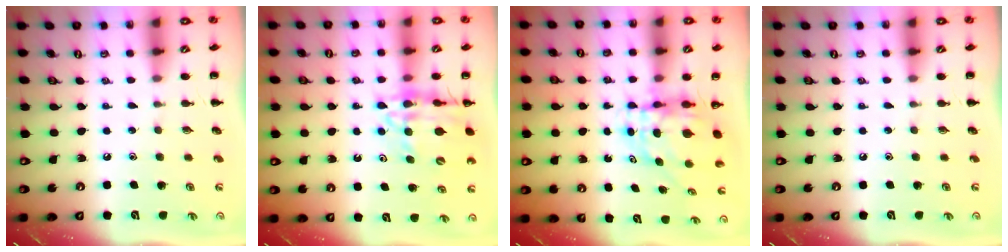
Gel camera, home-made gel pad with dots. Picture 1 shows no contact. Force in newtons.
{"total": 13.9, "press": 13.5, "slide": 3.3}
{"total": 6.5, "press": 6.3, "slide": 1.5}
{"total": 0.0}